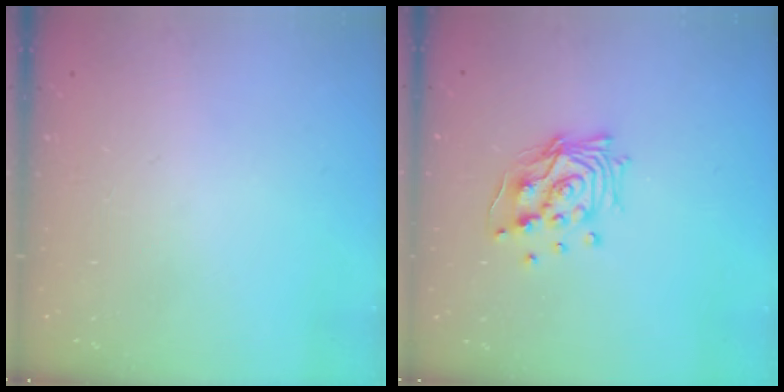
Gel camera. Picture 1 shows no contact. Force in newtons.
{"total": 12.9, "press": 12.8, "slide": 1.1}